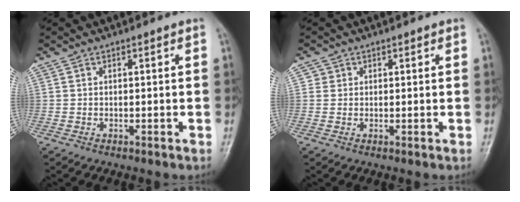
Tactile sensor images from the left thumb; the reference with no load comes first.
{"total": 1.9, "force": [0.7, 1.7, 0.0], "torque": [0.016, -0.001, 0.005]}